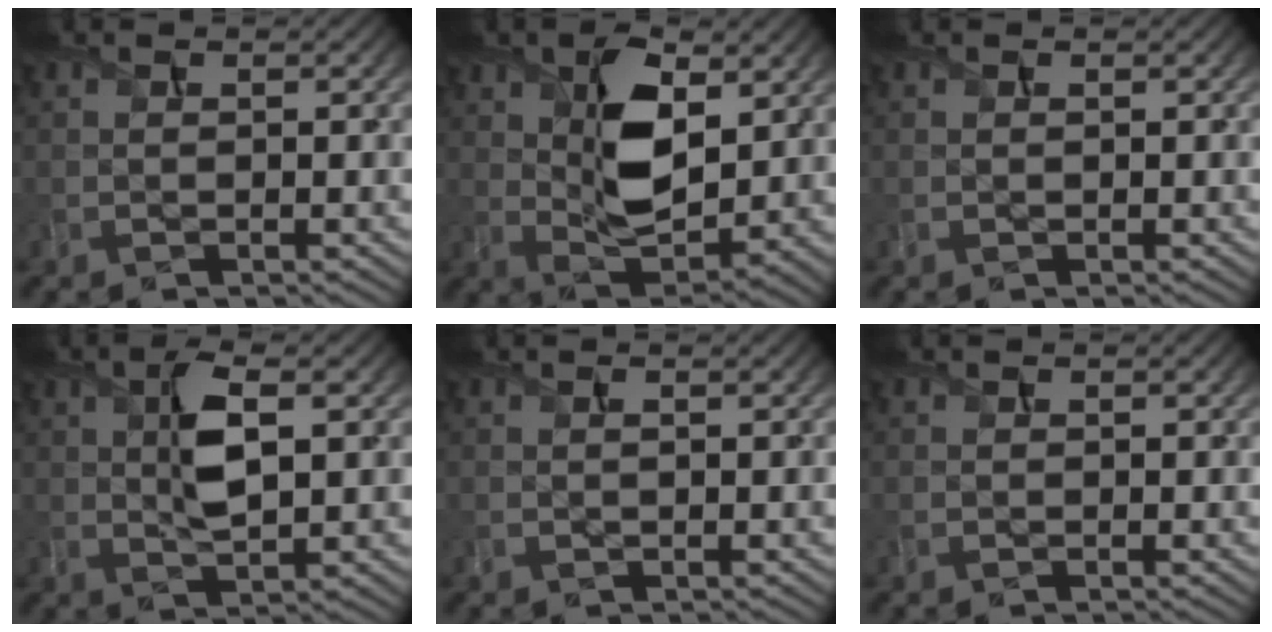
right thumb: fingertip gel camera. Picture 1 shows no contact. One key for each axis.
{"total": 9.8, "fx": 3.0, "fy": 5.0, "fz": 7.9, "tx": -0.157, "ty": -0.007, "tz": 0.055}
{"total": 0.0}
{"total": 5.6, "fx": 1.2, "fy": 2.0, "fz": 5.1, "tx": -0.101, "ty": 0.000, "tz": 0.024}
{"total": 0.6, "fx": 0.1, "fy": 0.1, "fz": 0.5, "tx": -0.012, "ty": 0.001, "tz": 0.002}
{"total": 0.0}